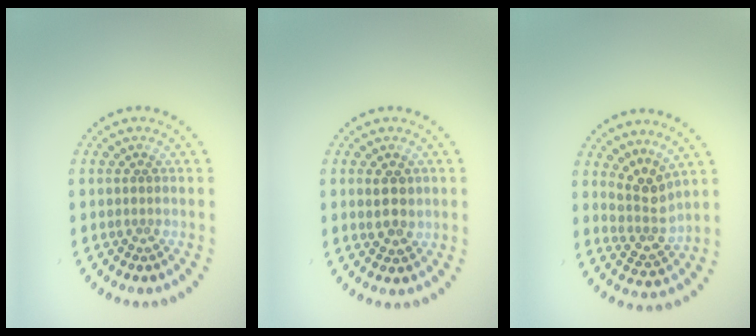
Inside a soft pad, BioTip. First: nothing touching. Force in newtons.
{"total": 2.4, "press": 2.3, "slide": 0.6}
{"total": 3.2, "press": 2.4, "slide": 2.0}